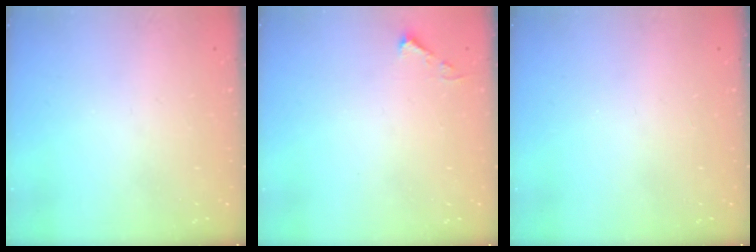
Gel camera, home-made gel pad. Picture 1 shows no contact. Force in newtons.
{"total": 3.5, "press": 3.5, "slide": 0.4}
{"total": 0.0}